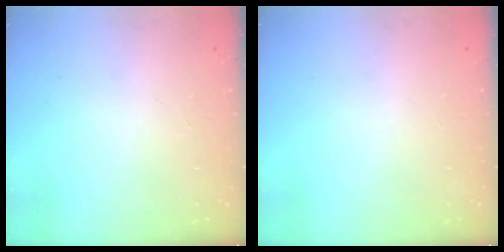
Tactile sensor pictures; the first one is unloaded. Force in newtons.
{"total": 0.0}